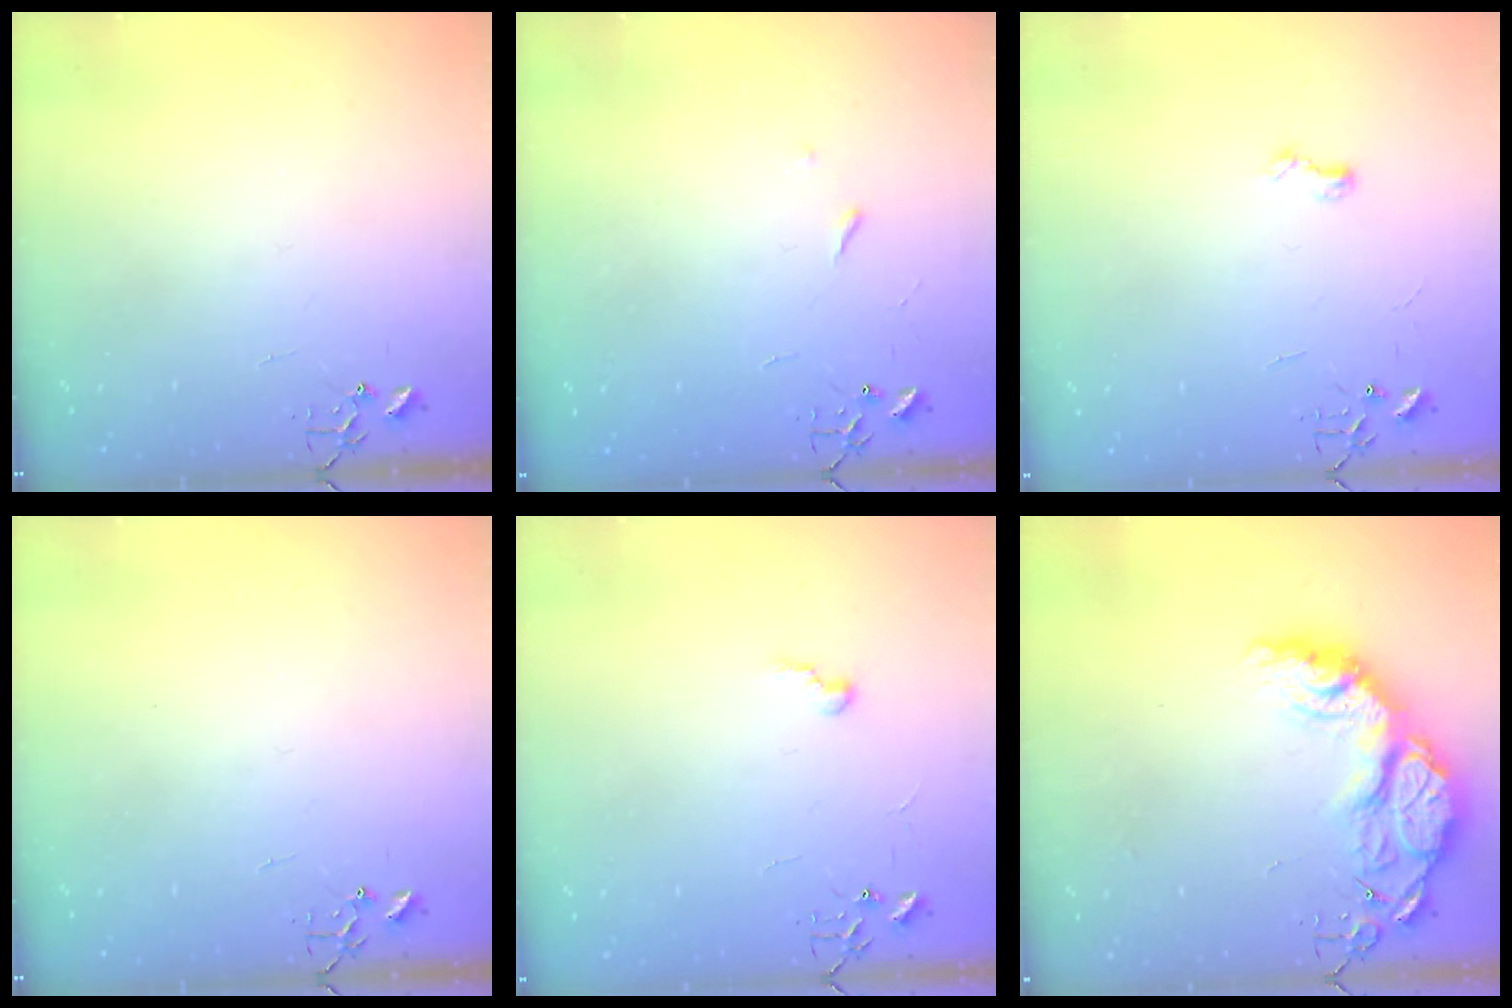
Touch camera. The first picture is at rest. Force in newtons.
{"total": 2.9, "press": 2.8, "slide": 0.5}
{"total": 6.0, "press": 6.0, "slide": 0.7}
{"total": 0.0}
{"total": 5.7, "press": 5.7, "slide": 0.5}
{"total": 19.9, "press": 19.9, "slide": 1.4}